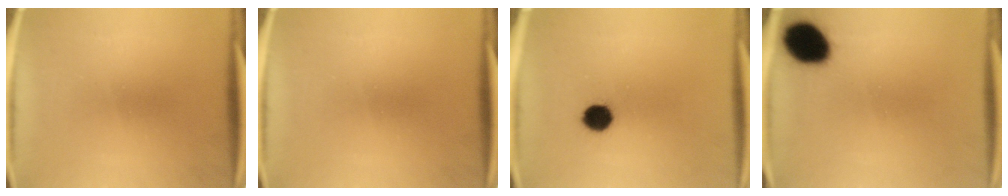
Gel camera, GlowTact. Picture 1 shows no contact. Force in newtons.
{"total": 0.0}
{"total": 5.4}
{"total": 11.4}